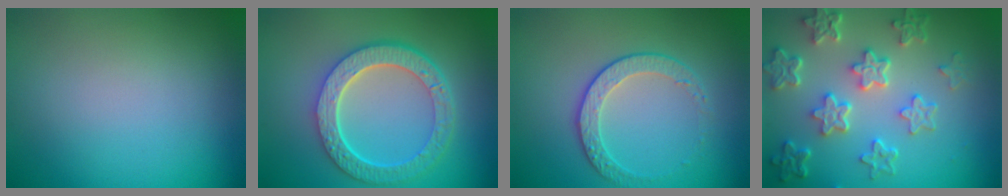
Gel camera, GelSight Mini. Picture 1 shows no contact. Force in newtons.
{"total": 6.5, "press": 4.9, "slide": 4.3}
{"total": 2.4, "press": 1.9, "slide": 1.5}
{"total": 6.4, "press": 4.8, "slide": 4.2}